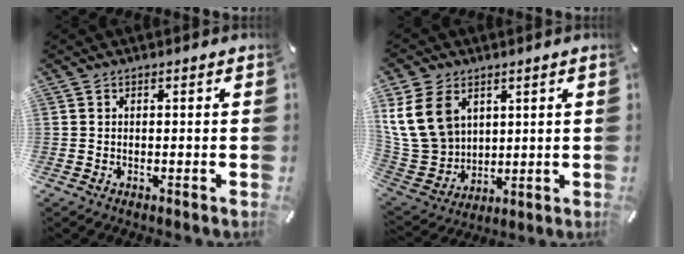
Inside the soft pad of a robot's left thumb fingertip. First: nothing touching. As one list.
[{"total": 14.8, "force": [5.6, 11.8, 7.0], "torque": [-0.166, -0.014, 0.109]}]